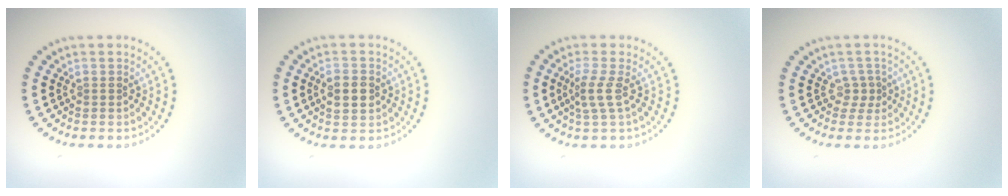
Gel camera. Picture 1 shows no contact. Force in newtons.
{"total": 2.6, "press": 2.6, "slide": 0.1}
{"total": 2.2, "press": 1.5, "slide": 1.6}
{"total": 1.3, "press": 1.0, "slide": 0.9}